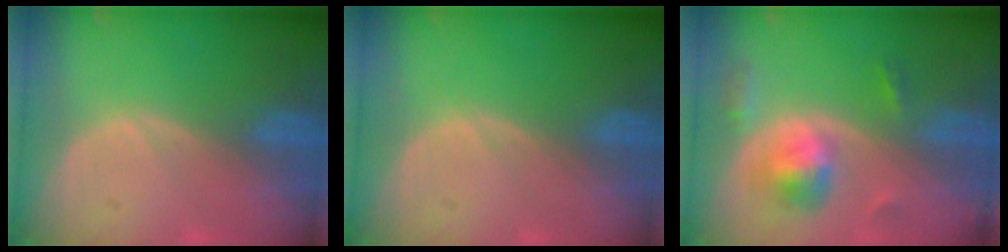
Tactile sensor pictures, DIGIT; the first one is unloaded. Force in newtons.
{"total": 0.0}
{"total": 5.7, "press": 5.4, "slide": 1.8}